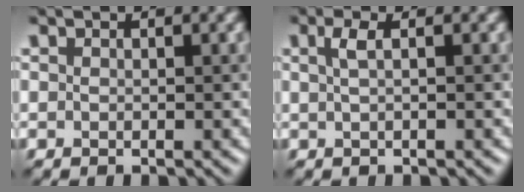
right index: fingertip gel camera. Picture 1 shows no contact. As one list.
[{"total": 1.6, "force": [0.4, 0.5, 1.5], "torque": [-0.023, 0.002, 0.006]}]